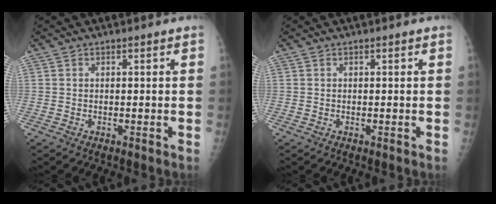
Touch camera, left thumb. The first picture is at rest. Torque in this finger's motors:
{"motor_torque": [-0.28, -0.01, -0.07, -0.08, 0.00]}